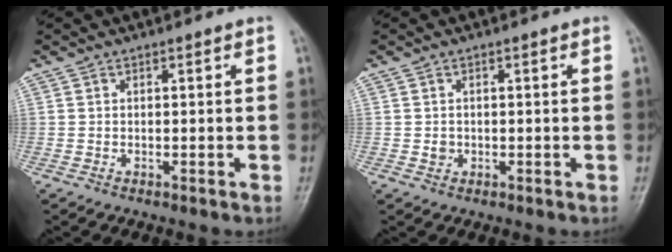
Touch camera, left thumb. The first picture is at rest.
{"total": 1.3, "force": [-0.1, 1.2, 0.5], "torque": [-0.004, 0.002, 0.001]}